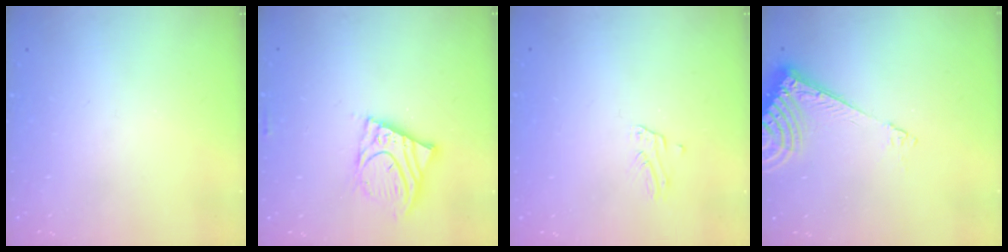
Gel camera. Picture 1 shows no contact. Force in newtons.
{"total": 10.6, "press": 10.5, "slide": 1.6}
{"total": 1.3, "press": 1.3, "slide": 0.1}
{"total": 8.4, "press": 8.3, "slide": 0.9}